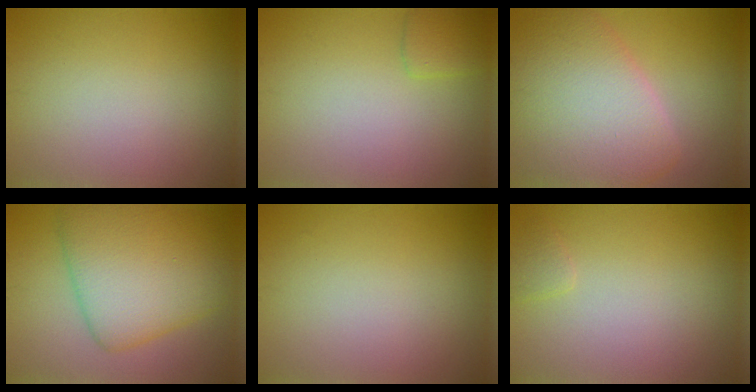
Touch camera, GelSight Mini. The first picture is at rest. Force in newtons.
{"total": 1.7, "press": 1.7, "slide": 0.1}
{"total": 9.3, "press": 9.2, "slide": 0.8}
{"total": 8.5, "press": 8.5, "slide": 0.0}
{"total": 0.0}
{"total": 0.8, "press": 0.8, "slide": 0.0}